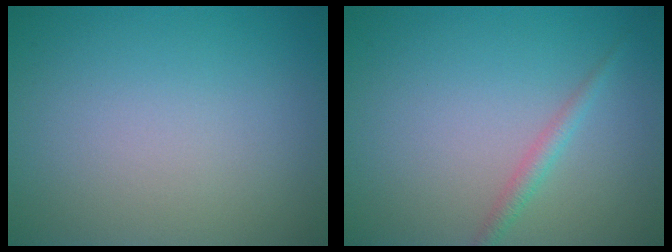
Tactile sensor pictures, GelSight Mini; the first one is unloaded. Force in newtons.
{"total": 1.4, "press": 1.4, "slide": 0.0}